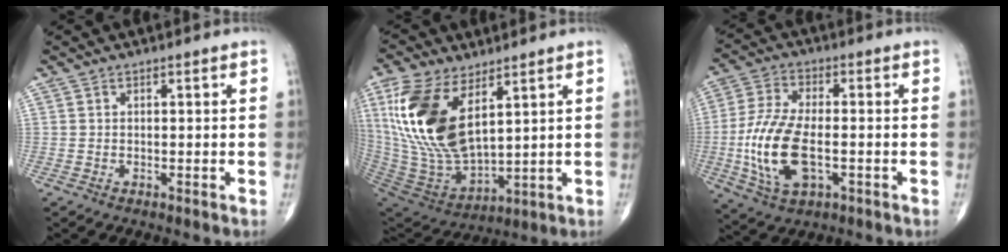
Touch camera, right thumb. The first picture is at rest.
{"total": 20.5, "force": [7.5, 10.2, 16.2], "torque": [-0.328, -0.035, 0.154]}
{"total": 14.5, "force": [-2.7, 7.1, 12.4], "torque": [-0.262, 0.008, -0.047]}